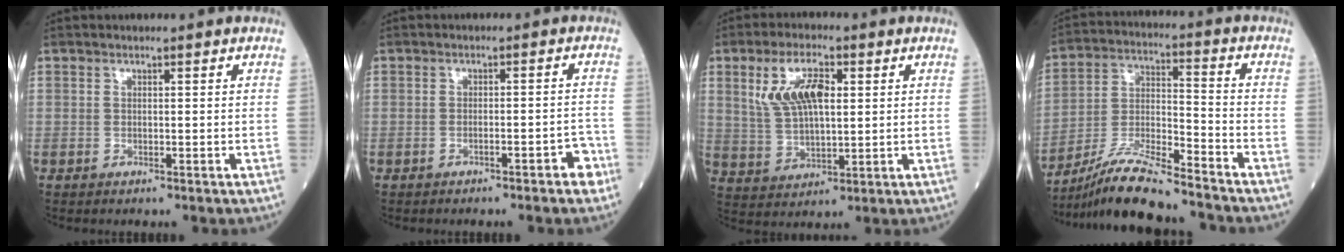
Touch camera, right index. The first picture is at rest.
{"total": 3.1, "force": [-2.0, 0.5, 2.2], "torque": [-0.026, 0.012, -0.026]}
{"total": 9.1, "force": [2.9, 3.6, 7.8], "torque": [-0.168, 0.016, 0.063]}
{"total": 13.3, "force": [-11.8, 0.5, 6.0], "torque": [-0.115, -0.008, -0.216]}